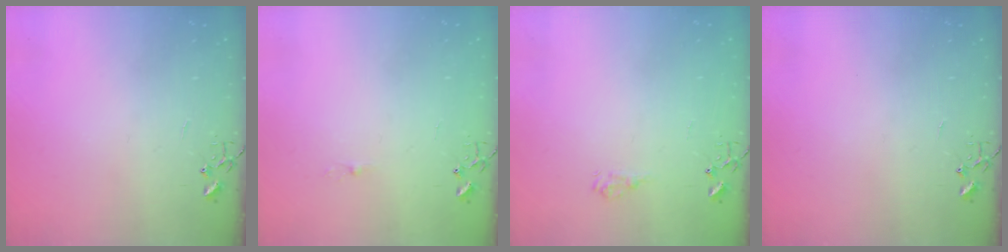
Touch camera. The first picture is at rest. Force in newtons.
{"total": 3.6, "press": 3.6, "slide": 0.5}
{"total": 6.6, "press": 6.5, "slide": 0.9}
{"total": 0.0}